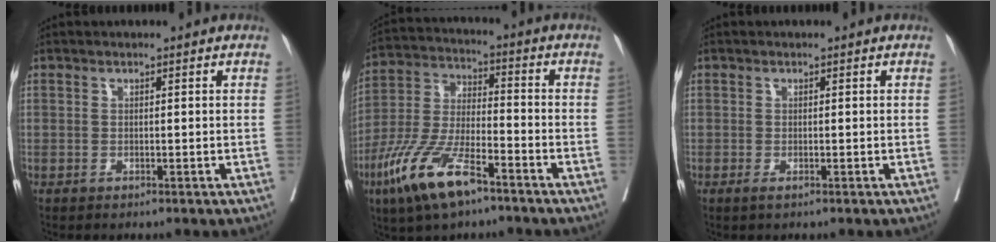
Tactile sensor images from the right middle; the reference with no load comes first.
{"total": 13.5, "force": [-8.0, 3.6, 10.2], "torque": [-0.214, -0.017, -0.151]}
{"total": 0.7, "force": [-0.4, 0.1, 0.6], "torque": [-0.013, -0.004, -0.005]}